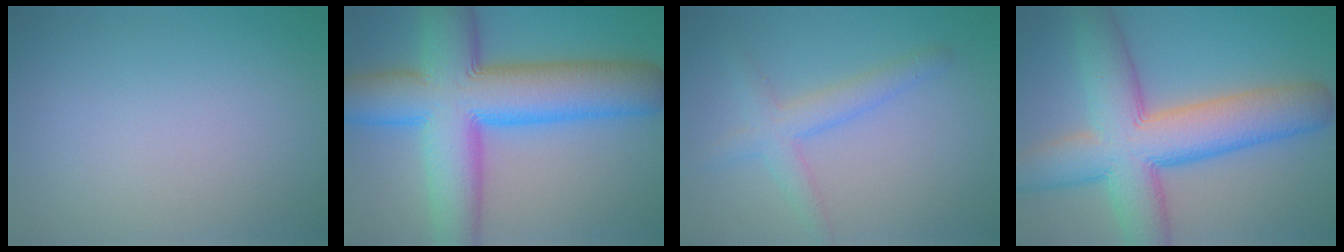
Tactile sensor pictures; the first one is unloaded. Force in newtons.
{"total": 14.4, "press": 14.4, "slide": 0.3}
{"total": 3.0, "press": 3.0, "slide": 0.2}
{"total": 11.3, "press": 11.2, "slide": 0.5}